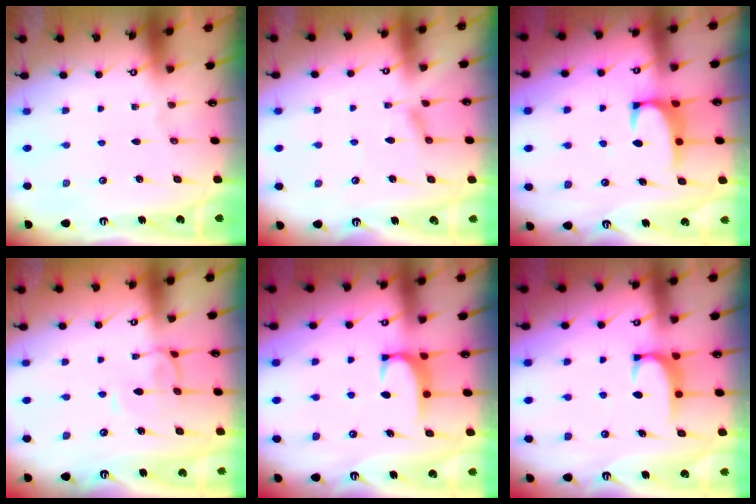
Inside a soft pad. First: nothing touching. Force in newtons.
{"total": 2.1, "press": 2.0, "slide": 0.5}
{"total": 2.0, "press": 1.9, "slide": 0.7}
{"total": 2.3, "press": 2.3, "slide": 0.4}
{"total": 1.8, "press": 1.7, "slide": 0.5}
{"total": 1.8, "press": 1.7, "slide": 0.5}